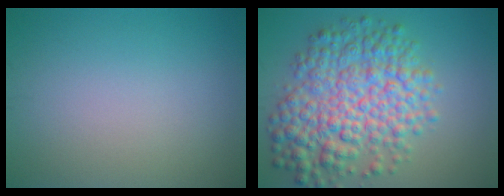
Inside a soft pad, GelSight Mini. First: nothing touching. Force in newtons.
{"total": 8.9, "press": 8.9, "slide": 0.2}